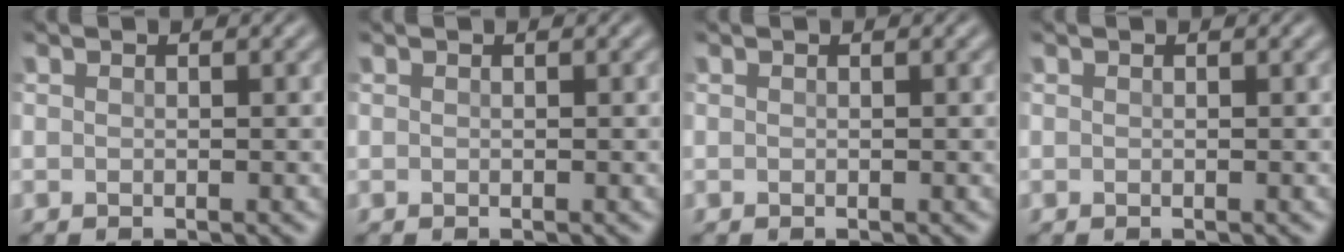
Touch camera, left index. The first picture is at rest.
{"total": 0.0}
{"total": 0.0}
{"total": 0.0}